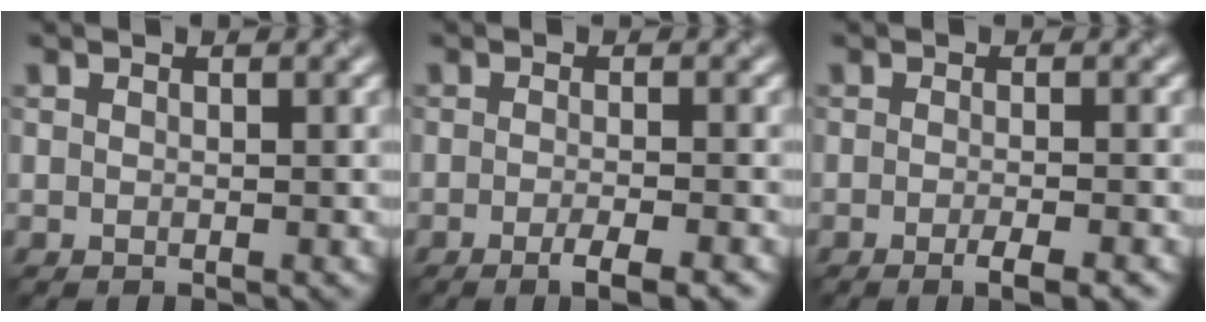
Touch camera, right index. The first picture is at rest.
{"total": 3.3, "force": [-1.7, 0.7, 2.7], "torque": [-0.035, -0.004, -0.033]}
{"total": 3.0, "force": [-1.4, 0.7, 2.5], "torque": [-0.029, -0.003, -0.027]}